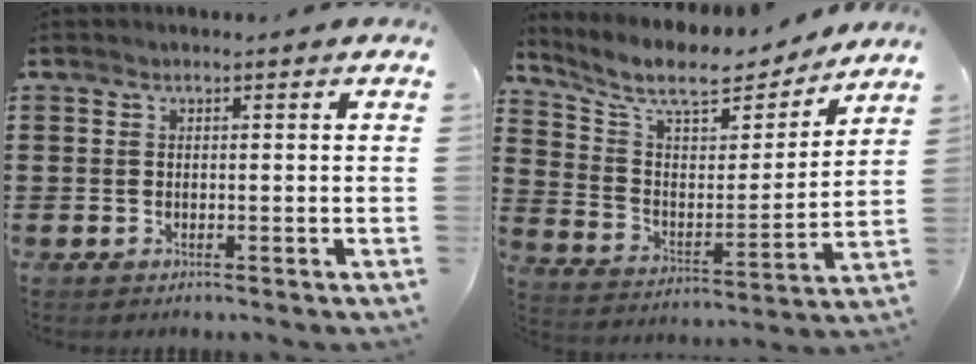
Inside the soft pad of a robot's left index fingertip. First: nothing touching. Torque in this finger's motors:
{"motor_torque": [2.14, 0.00, 0.36, 0.12]}